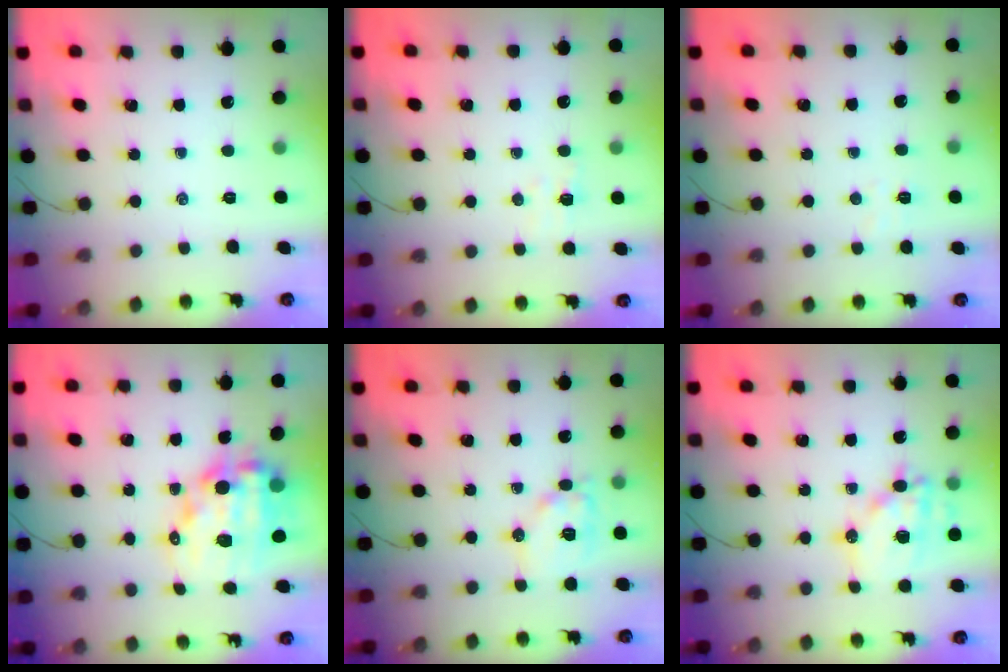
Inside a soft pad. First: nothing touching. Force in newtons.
{"total": 3.0, "press": 2.9, "slide": 0.7}
{"total": 3.9, "press": 3.8, "slide": 1.0}
{"total": 15.0, "press": 14.6, "slide": 3.4}
{"total": 11.8, "press": 11.8, "slide": 0.7}
{"total": 15.9, "press": 15.5, "slide": 3.4}